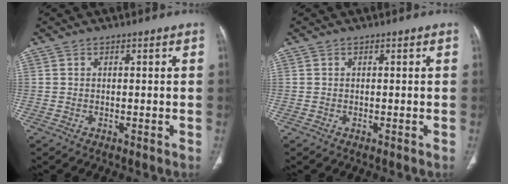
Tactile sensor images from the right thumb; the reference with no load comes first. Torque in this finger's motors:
{"motor_torque": [1.15, 1.19, -0.01, 0.01, 0.02]}